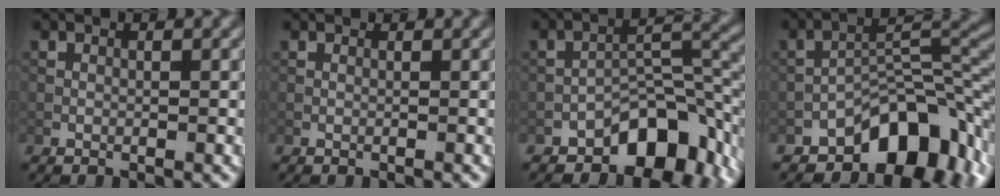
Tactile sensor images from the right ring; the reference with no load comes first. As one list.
[{"total": 1.0, "force": [0.9, 0.2, 0.3], "torque": [-0.012, -0.003, 0.005]}, {"total": 8.2, "force": [-4.9, 4.1, 5.1], "torque": [-0.053, 0.008, -0.084]}, {"total": 9.4, "force": [-5.8, 4.6, 5.7], "torque": [-0.062, 0.009, -0.106]}]